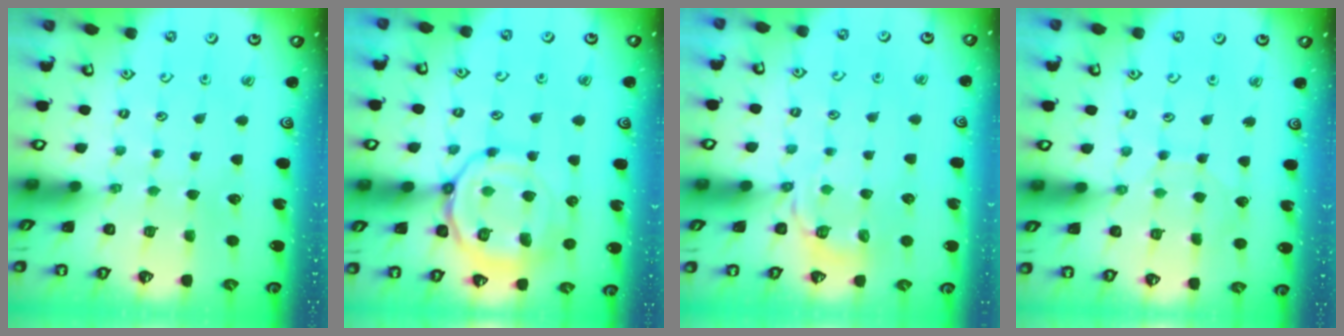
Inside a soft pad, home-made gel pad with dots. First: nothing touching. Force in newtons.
{"total": 16.1, "press": 16.1, "slide": 1.5}
{"total": 6.6, "press": 6.5, "slide": 0.5}
{"total": 4.9, "press": 4.9, "slide": 0.2}